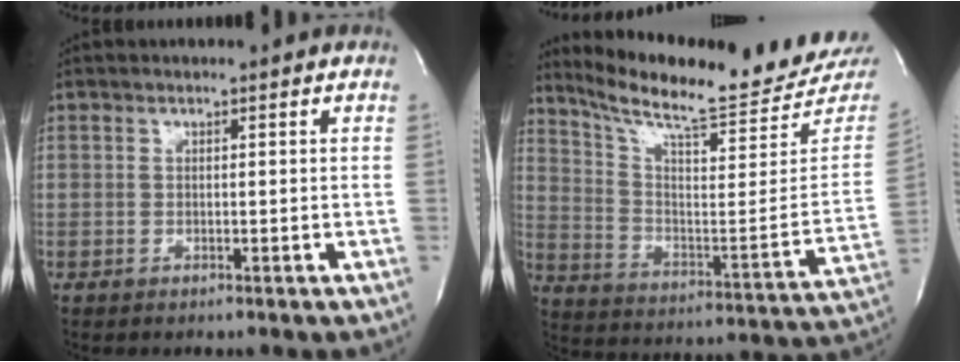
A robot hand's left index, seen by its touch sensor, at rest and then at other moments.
{"total": 22.5, "force": [20.9, 0.7, 8.2], "torque": [-0.141, -0.090, 0.292]}